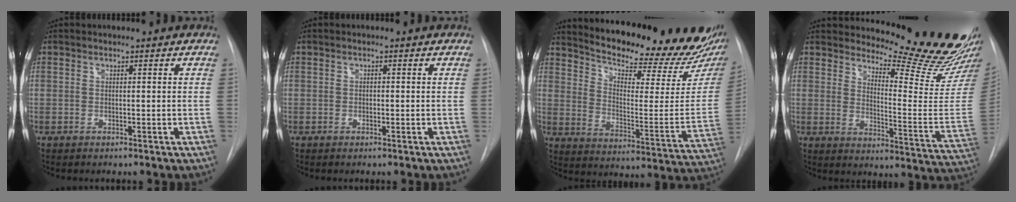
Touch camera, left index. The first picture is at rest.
{"total": 0.8, "force": [-0.5, 0.5, 0.4], "torque": [-0.002, -0.002, -0.013]}
{"total": 24.7, "force": [21.8, 4.6, 10.6], "torque": [-0.162, -0.088, 0.278]}
{"total": 19.7, "force": [18.5, 0.7, 6.5], "torque": [-0.092, -0.146, 0.219]}